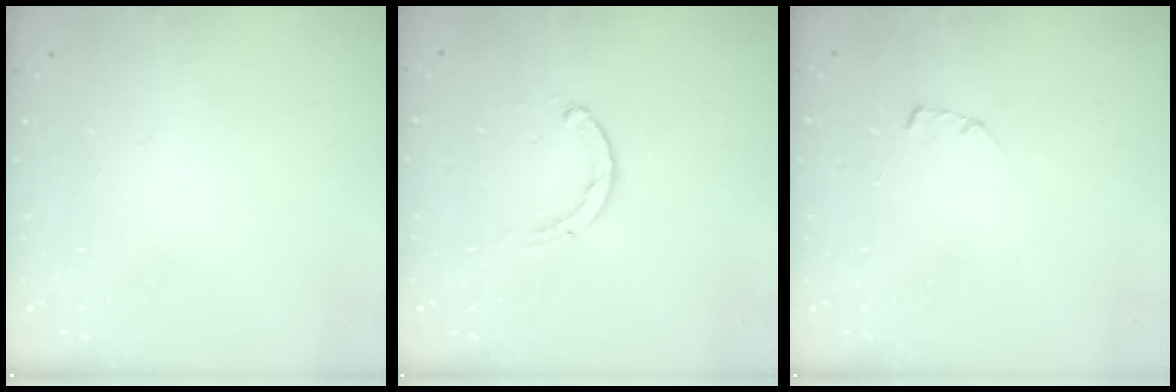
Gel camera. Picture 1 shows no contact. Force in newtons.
{"total": 1.8, "press": 1.7, "slide": 0.5}
{"total": 1.7, "press": 1.7, "slide": 0.2}